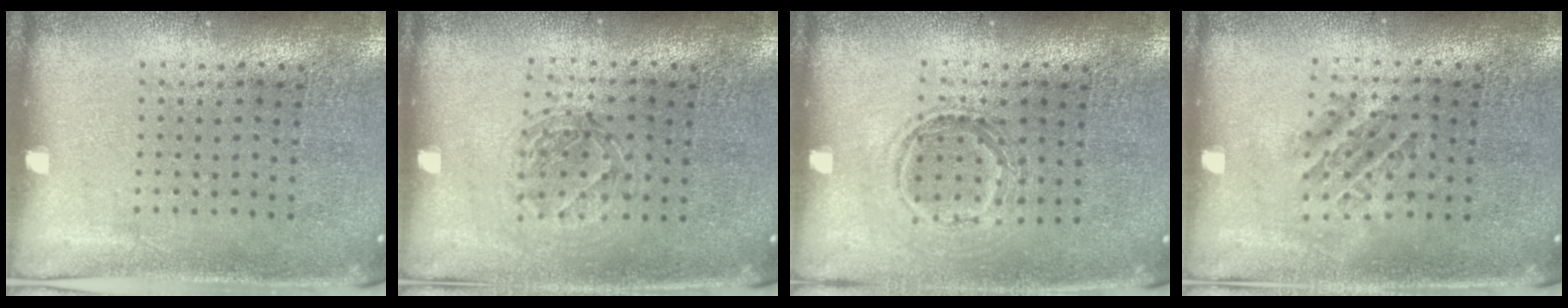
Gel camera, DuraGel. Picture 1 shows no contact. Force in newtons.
{"total": 1.2, "press": 1.1, "slide": 0.6}
{"total": 1.1, "press": 1.0, "slide": 0.6}
{"total": 1.2, "press": 1.1, "slide": 0.6}